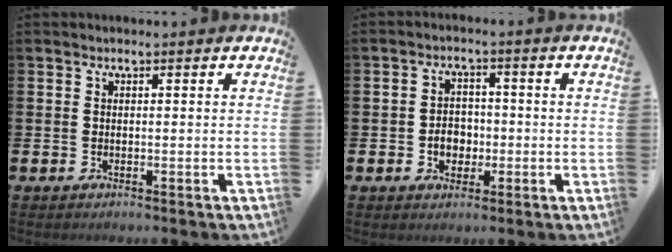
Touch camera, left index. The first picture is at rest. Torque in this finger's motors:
{"motor_torque": [0.22, 0.37, 0.07, 0.08]}